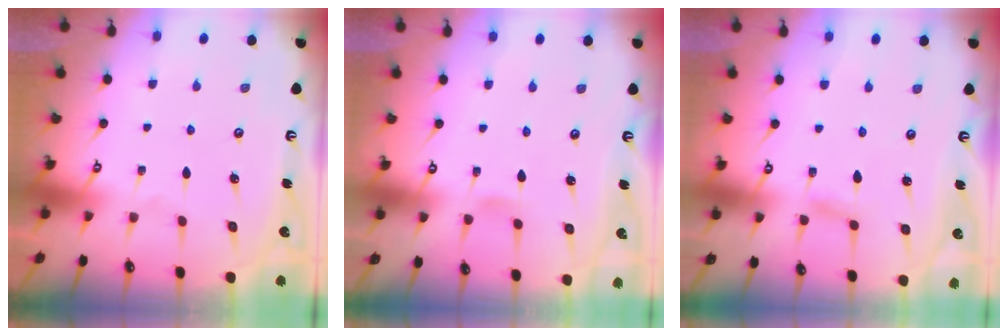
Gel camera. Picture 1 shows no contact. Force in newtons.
{"total": 3.4, "press": 3.4, "slide": 0.4}
{"total": 4.5, "press": 4.5, "slide": 0.6}